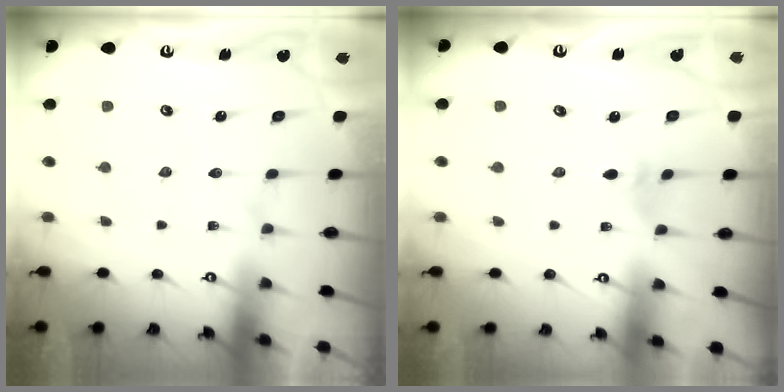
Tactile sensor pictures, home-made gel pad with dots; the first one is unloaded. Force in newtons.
{"total": 2.2, "press": 2.1, "slide": 0.6}